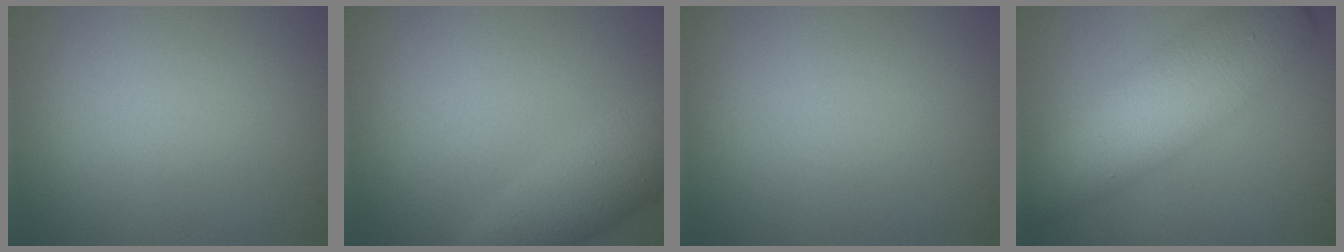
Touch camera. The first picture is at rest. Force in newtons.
{"total": 4.9, "press": 4.9, "slide": 0.2}
{"total": 0.0}
{"total": 7.8, "press": 7.8, "slide": 0.2}